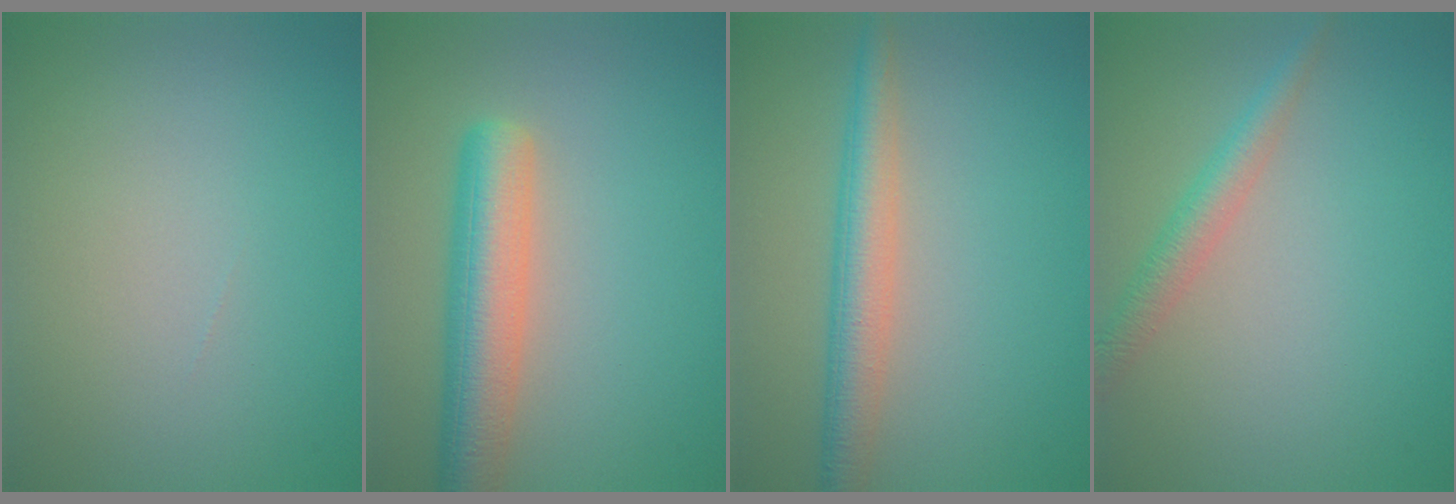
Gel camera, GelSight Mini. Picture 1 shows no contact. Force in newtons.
{"total": 6.0, "press": 6.0, "slide": 0.5}
{"total": 4.1, "press": 4.1, "slide": 0.1}
{"total": 2.5, "press": 2.5, "slide": 0.1}